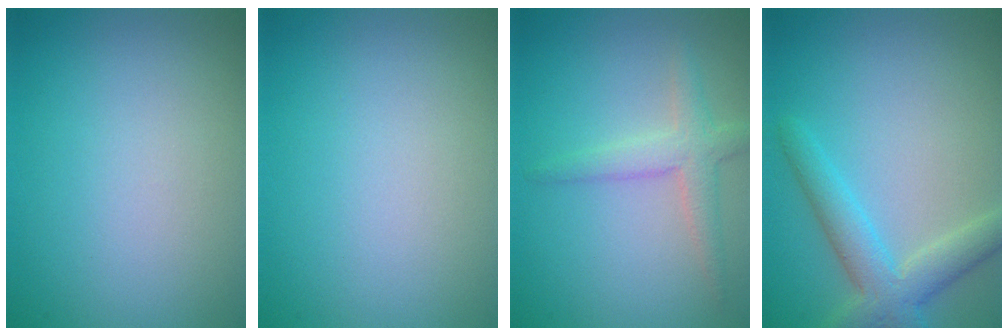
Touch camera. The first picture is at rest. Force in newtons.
{"total": 0.0}
{"total": 2.5, "press": 2.5, "slide": 0.2}
{"total": 4.2, "press": 4.2, "slide": 0.5}